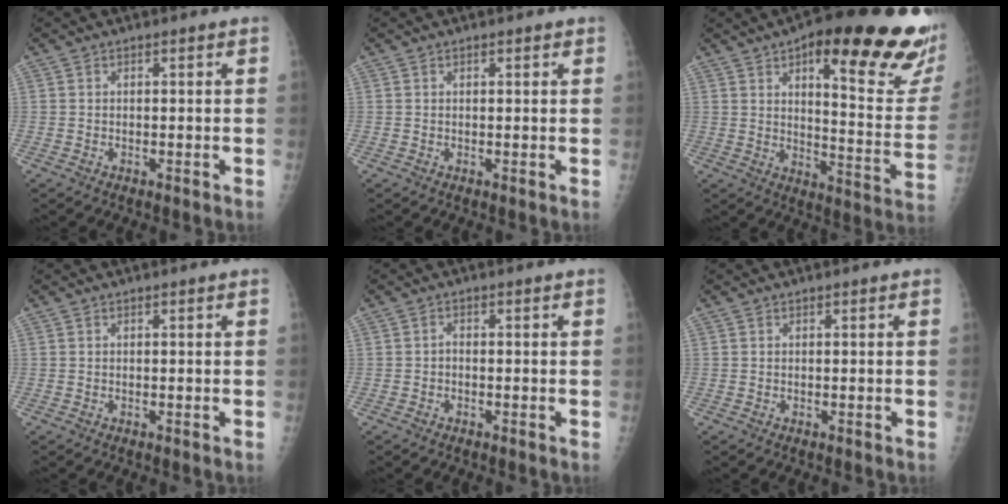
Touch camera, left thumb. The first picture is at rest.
{"total": 0.9, "force": [0.5, 0.4, 0.6], "torque": [-0.008, -0.001, 0.006]}
{"total": 27.2, "force": [15.4, 7.2, 21.2], "torque": [-0.241, -0.062, 0.210]}
{"total": 0.0}
{"total": 1.0, "force": [-0.4, 0.6, 0.6], "torque": [-0.006, 0.003, -0.011]}
{"total": 0.0}